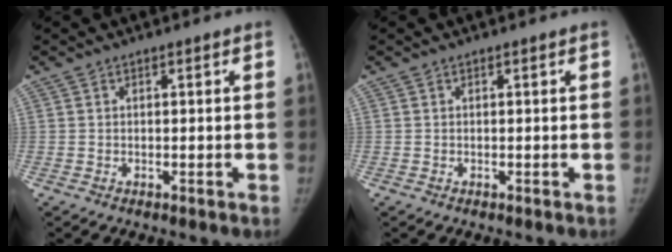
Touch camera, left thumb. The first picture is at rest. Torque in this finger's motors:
{"motor_torque": [0.00, 0.00, 0.20, -0.20, 0.00]}